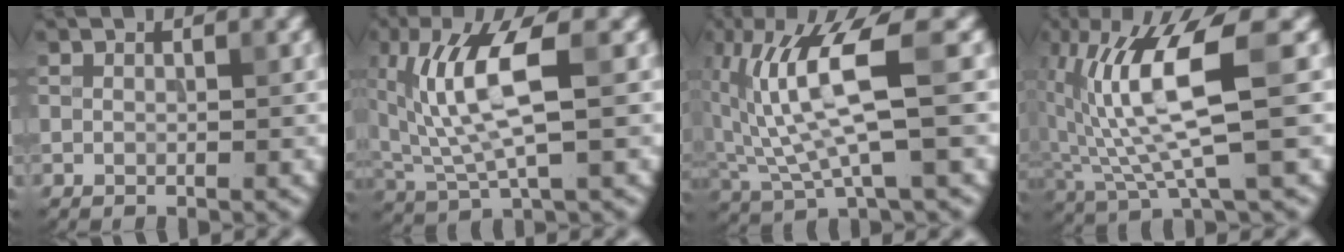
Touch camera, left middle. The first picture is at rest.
{"total": 7.7, "force": [1.8, 2.5, 7.0], "torque": [-0.152, -0.006, 0.037]}
{"total": 7.7, "force": [1.4, 1.8, 7.4], "torque": [-0.155, -0.006, 0.033]}
{"total": 8.1, "force": [1.0, 1.6, 7.8], "torque": [-0.154, -0.005, 0.028]}